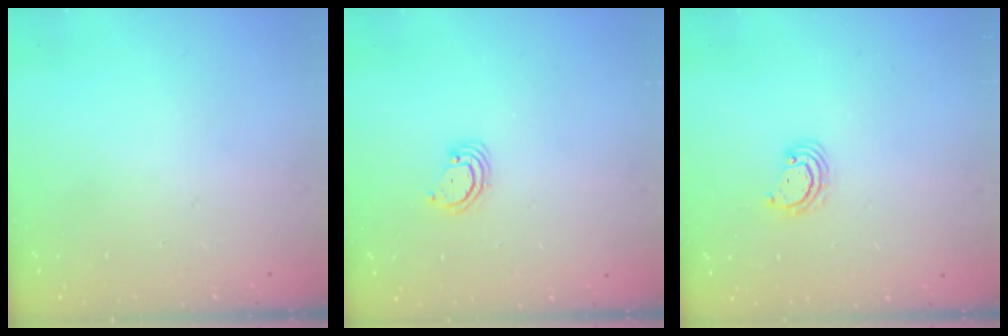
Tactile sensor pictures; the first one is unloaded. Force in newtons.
{"total": 3.0, "press": 3.0, "slide": 0.3}
{"total": 3.6, "press": 3.6, "slide": 0.4}